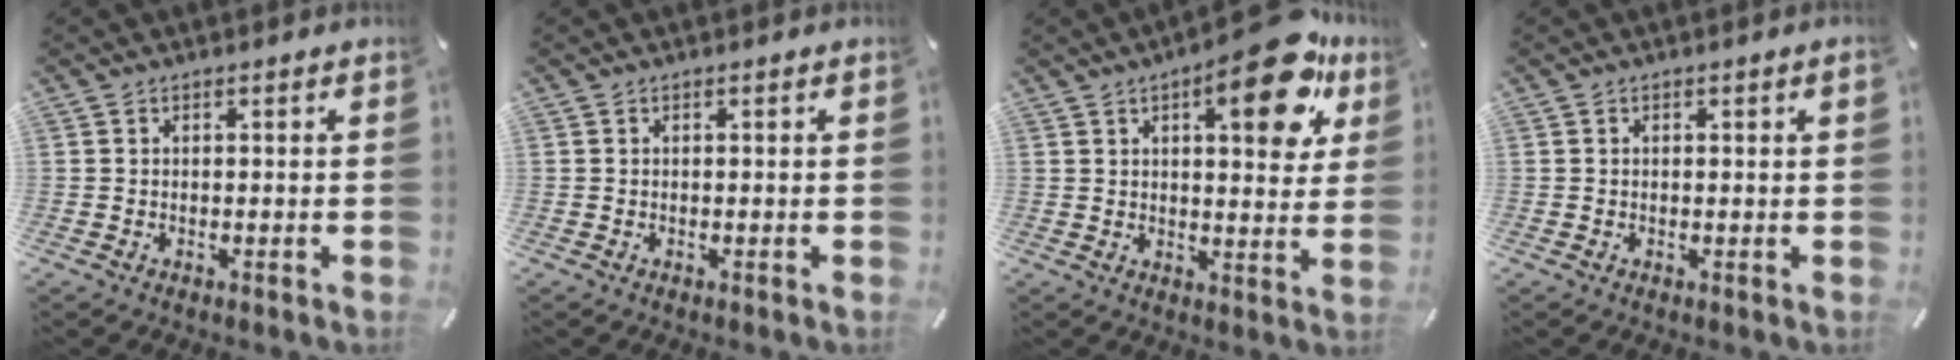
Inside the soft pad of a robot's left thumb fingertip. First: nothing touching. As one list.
[{"total": 0.0}, {"total": 17.5, "force": [9.3, 6.6, 13.3], "torque": [-0.173, -0.043, 0.140]}, {"total": 0.7, "force": [0.2, 0.1, 0.7], "torque": [-0.011, -0.001, 0.003]}]